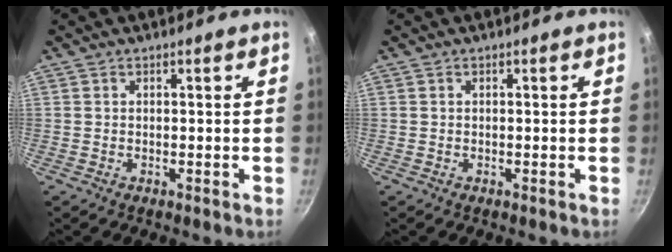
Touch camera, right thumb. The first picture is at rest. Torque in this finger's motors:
{"motor_torque": [0.25, -0.02, -0.31, 0.17, 0.01]}